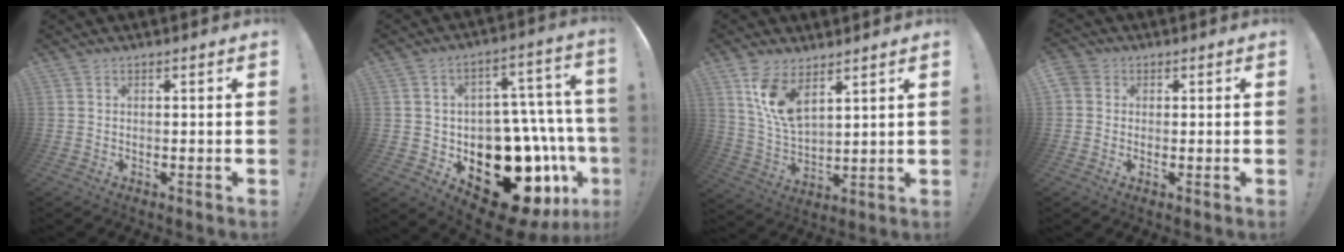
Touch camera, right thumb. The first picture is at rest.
{"total": 26.4, "force": [-9.9, 15.7, 18.8], "torque": [-0.250, 0.061, -0.124]}
{"total": 10.8, "force": [6.8, 4.8, 7.0], "torque": [-0.137, -0.035, 0.129]}
{"total": 3.5, "force": [0.5, 3.2, 1.4], "torque": [-0.028, 0.000, 0.009]}